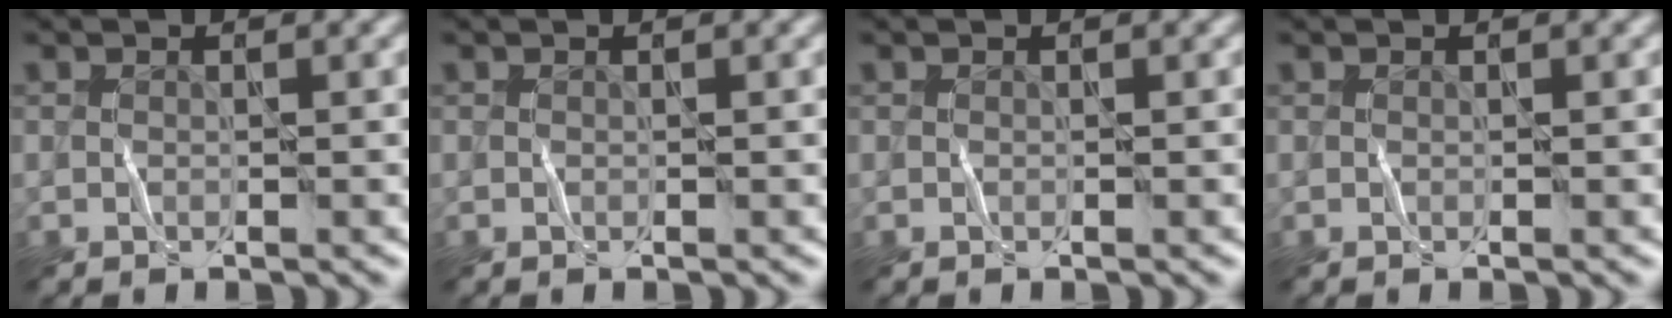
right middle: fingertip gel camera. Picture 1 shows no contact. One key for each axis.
{"total": 0.0}
{"total": 0.0}
{"total": 0.0}